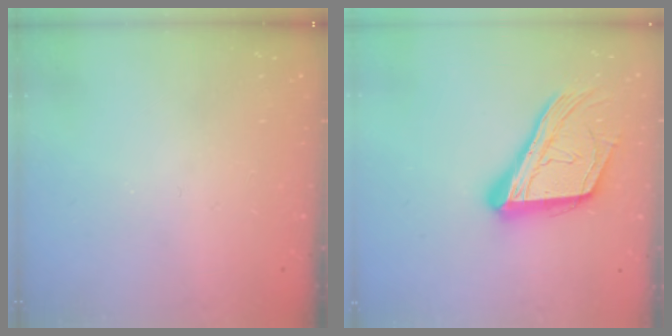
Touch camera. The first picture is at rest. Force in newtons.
{"total": 21.0, "press": 20.8, "slide": 2.7}